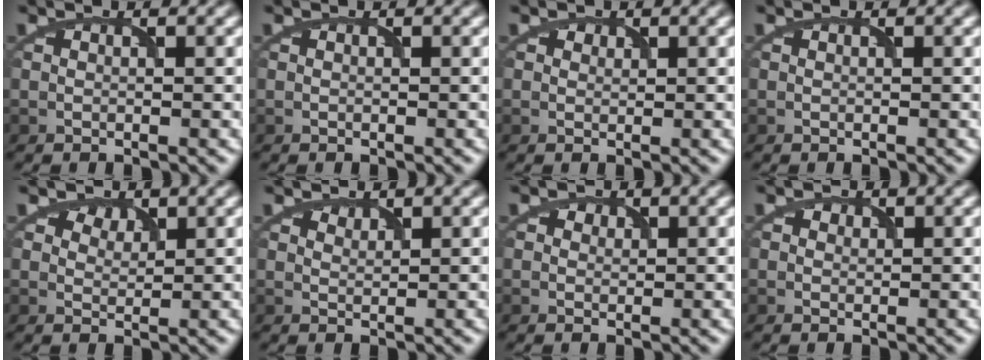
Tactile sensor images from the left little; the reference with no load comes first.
{"total": 0.0}
{"total": 1.1, "force": [0.7, 0.8, 0.3], "torque": [0.000, 0.001, 0.006]}
{"total": 0.0}
{"total": 1.5, "force": [1.2, 0.9, 0.3], "torque": [-0.003, -0.006, 0.028]}
{"total": 0.8, "force": [0.8, 0.2, 0.0], "torque": [-0.002, 0.000, 0.022]}
{"total": 1.5, "force": [0.8, 1.2, 0.5], "torque": [-0.004, 0.005, 0.006]}
{"total": 1.2, "force": [0.6, 0.9, 0.4], "torque": [-0.001, 0.004, 0.002]}